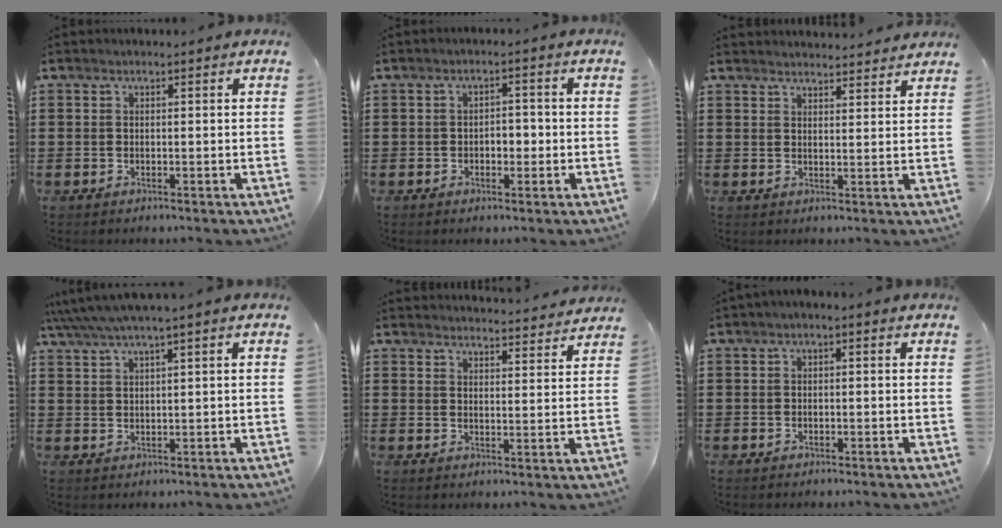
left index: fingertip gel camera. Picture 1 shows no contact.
{"total": 2.5, "force": [-0.8, 1.6, 1.7], "torque": [-0.038, 0.006, -0.020]}
{"total": 2.8, "force": [2.8, 0.0, -0.1], "torque": [0.001, -0.014, 0.052]}
{"total": 2.7, "force": [1.7, -0.1, 2.1], "torque": [-0.045, 0.000, 0.029]}
{"total": 3.5, "force": [3.5, -0.3, 0.0], "torque": [-0.002, -0.024, 0.062]}
{"total": 0.9, "force": [-0.7, 0.3, 0.6], "torque": [-0.011, -0.003, -0.013]}